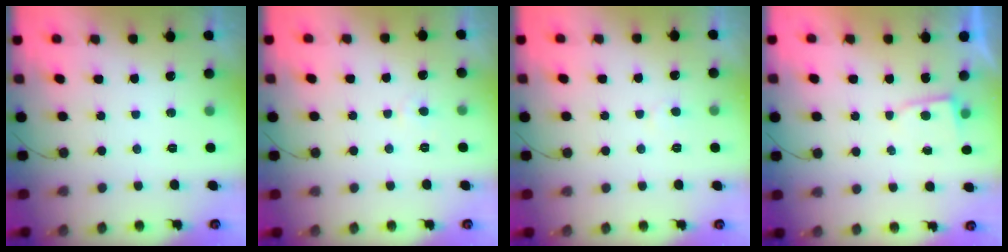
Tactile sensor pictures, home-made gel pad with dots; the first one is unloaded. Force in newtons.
{"total": 2.6, "press": 2.6, "slide": 0.2}
{"total": 3.0, "press": 3.0, "slide": 0.4}
{"total": 2.1, "press": 2.1, "slide": 0.3}